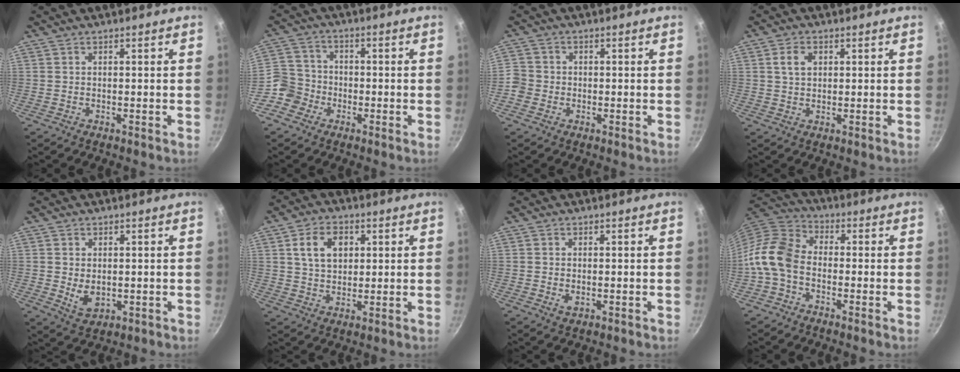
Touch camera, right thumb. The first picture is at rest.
{"total": 6.7, "force": [-3.2, 5.7, 1.4], "torque": [0.004, 0.034, -0.074]}
{"total": 4.1, "force": [-1.3, 3.7, 1.1], "torque": [-0.006, 0.016, -0.031]}
{"total": 3.7, "force": [1.1, 2.7, 2.3], "torque": [-0.031, 0.004, 0.019]}
{"total": 4.9, "force": [0.1, 3.4, 3.5], "torque": [-0.056, -0.012, 0.011]}
{"total": 8.2, "force": [2.3, 5.9, 5.2], "torque": [-0.070, 0.003, 0.040]}
{"total": 1.8, "force": [-0.2, 1.2, 1.3], "torque": [-0.024, -0.003, -0.003]}
{"total": 10.0, "force": [-2.7, 6.9, 6.7], "torque": [-0.121, 0.038, -0.076]}